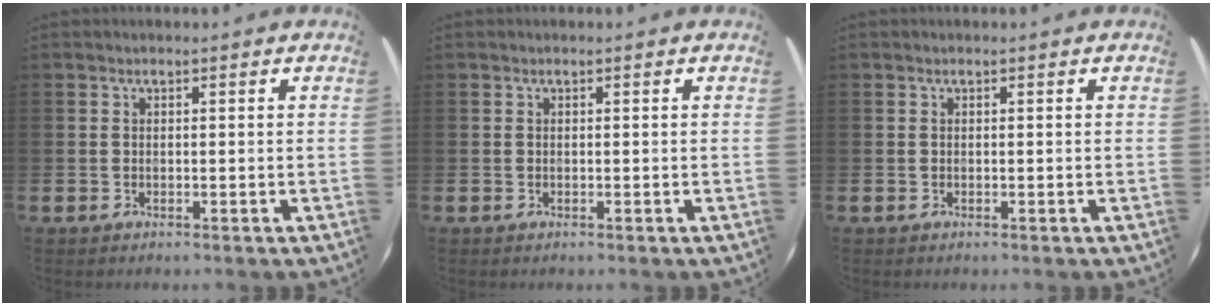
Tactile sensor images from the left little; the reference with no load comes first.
{"total": 0.0}
{"total": 0.0}